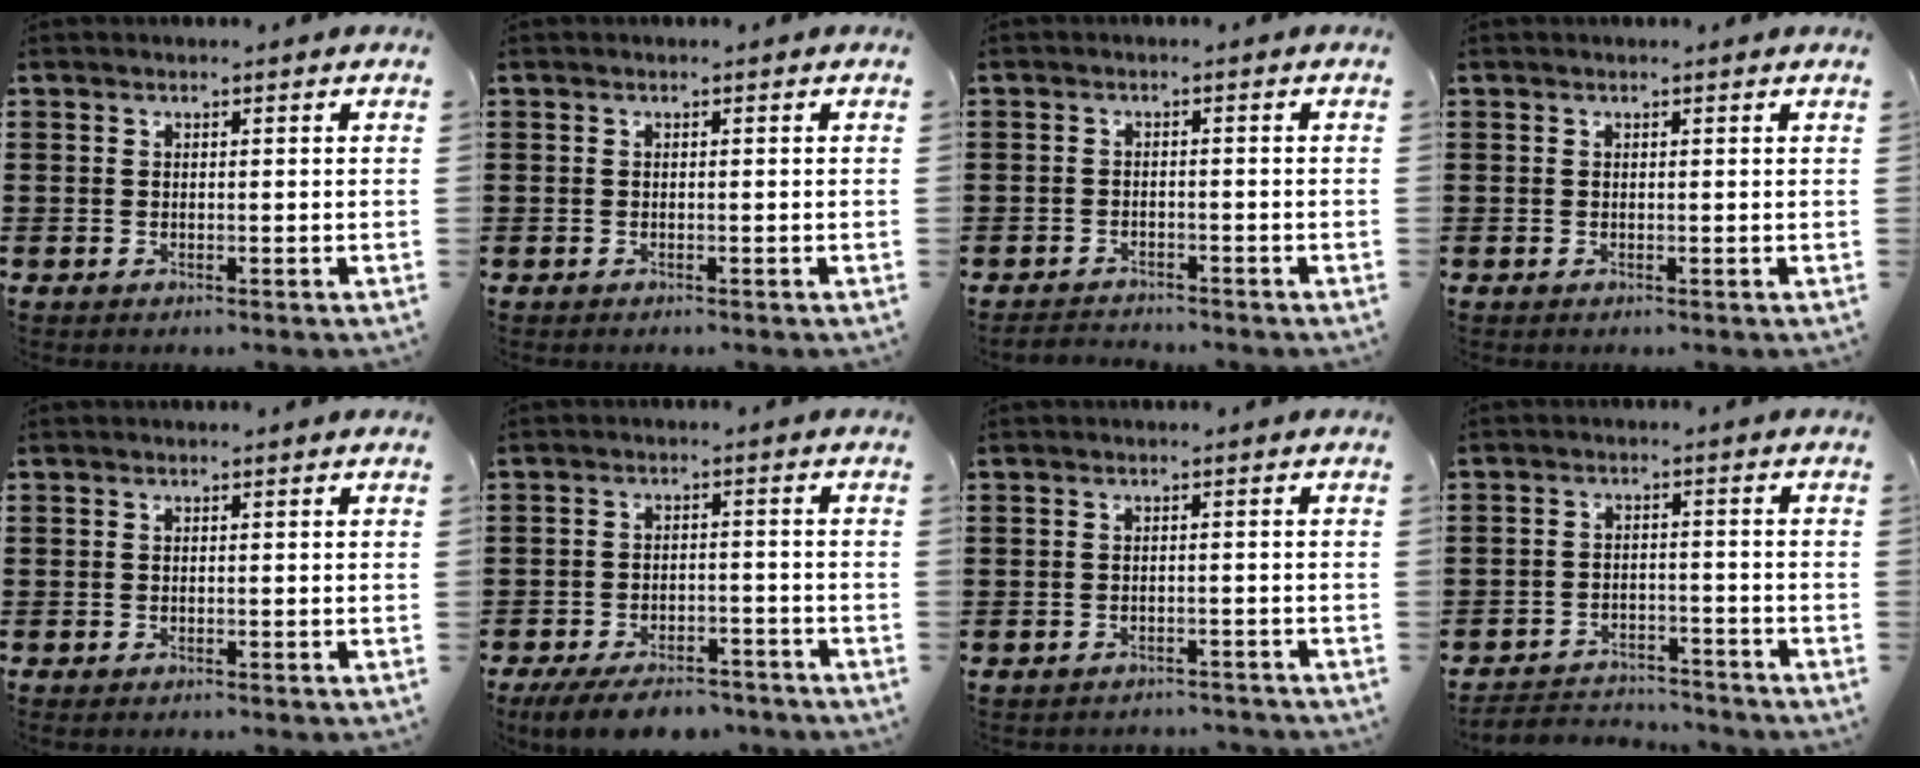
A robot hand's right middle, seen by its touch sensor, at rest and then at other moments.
{"total": 0.0}
{"total": 1.9, "force": [-1.9, 0.3, -0.3], "torque": [-0.001, 0.001, -0.044]}
{"total": 0.0}
{"total": 0.0}
{"total": 5.6, "force": [-5.0, 1.2, 2.2], "torque": [-0.045, 0.000, -0.097]}
{"total": 1.4, "force": [-1.4, 0.2, 0.0], "torque": [-0.006, 0.000, -0.030]}
{"total": 3.6, "force": [-3.5, 0.8, -0.2], "torque": [-0.005, 0.001, -0.075]}